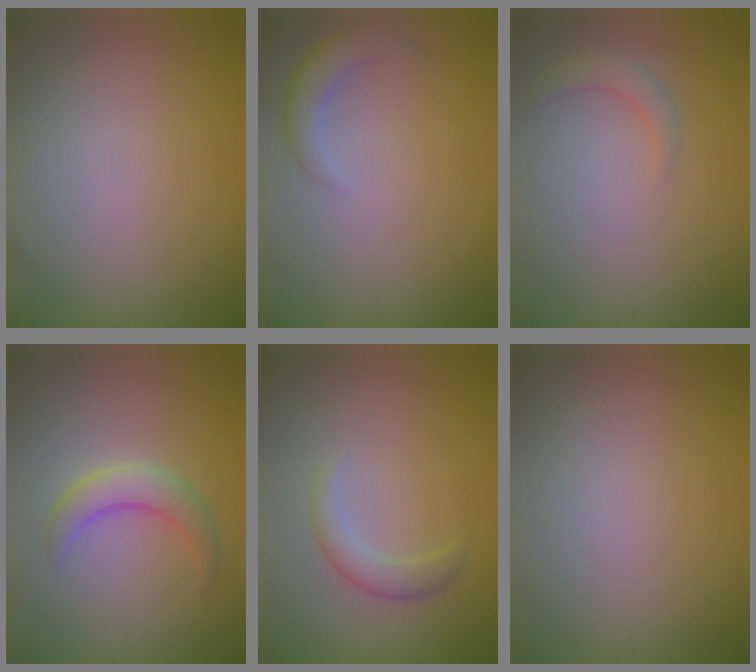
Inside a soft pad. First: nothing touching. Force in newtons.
{"total": 2.6, "press": 2.6, "slide": 0.3}
{"total": 1.6, "press": 1.6, "slide": 0.2}
{"total": 3.0, "press": 3.0, "slide": 0.2}
{"total": 2.0, "press": 2.0, "slide": 0.1}
{"total": 0.0}